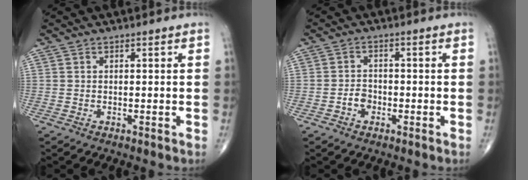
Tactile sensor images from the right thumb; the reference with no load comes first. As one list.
[{"total": 2.7, "force": [-1.2, 2.1, 1.3], "torque": [-0.011, 0.012, -0.025]}]